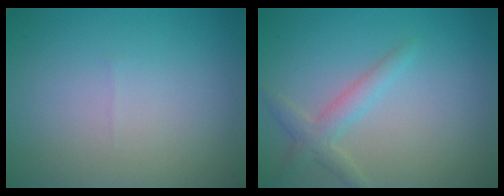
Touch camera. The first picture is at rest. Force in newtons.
{"total": 2.3, "press": 2.3, "slide": 0.1}